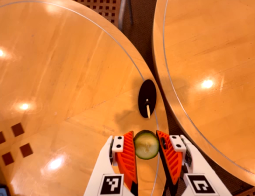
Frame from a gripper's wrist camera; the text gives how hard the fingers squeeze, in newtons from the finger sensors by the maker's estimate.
{"total": 8.2, "left": 8.3, "right": 8.2}